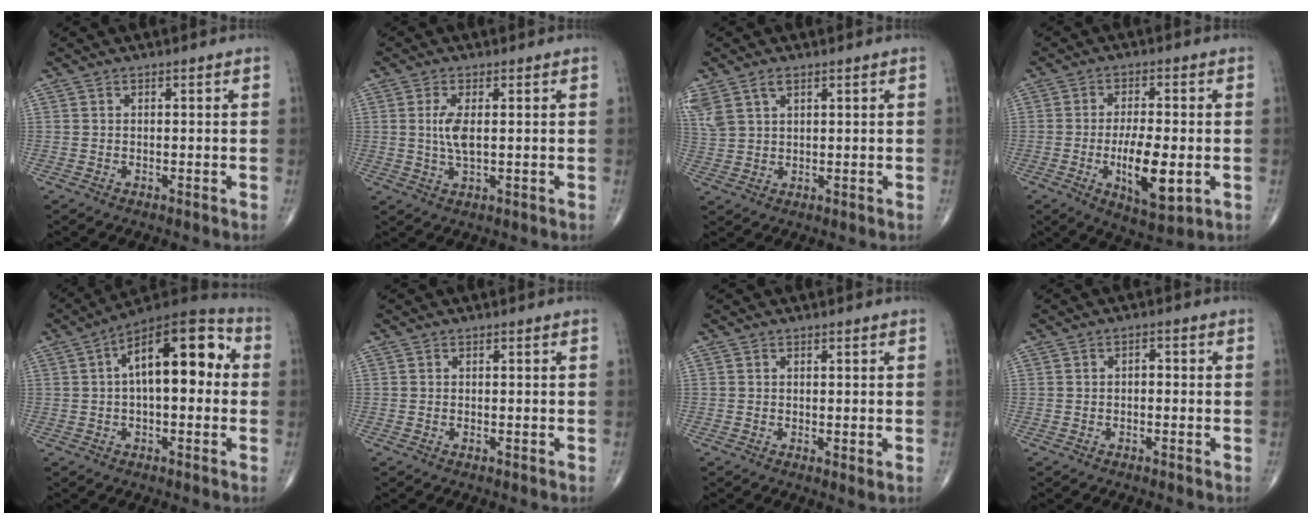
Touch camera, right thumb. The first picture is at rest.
{"total": 4.5, "force": [0.6, 1.6, 4.2], "torque": [-0.094, -0.006, 0.014]}
{"total": 7.5, "force": [4.0, 4.3, 4.7], "torque": [-0.122, 0.004, 0.089]}
{"total": 11.3, "force": [-2.5, 4.1, 10.2], "torque": [-0.166, -0.007, -0.035]}
{"total": 17.3, "force": [2.8, 7.9, 15.1], "torque": [-0.208, 0.041, 0.033]}
{"total": 0.0}
{"total": 1.3, "force": [0.0, 0.3, 1.2], "torque": [-0.021, -0.007, 0.002]}
{"total": 1.5, "force": [-0.1, 0.9, 1.1], "torque": [-0.010, 0.007, -0.007]}